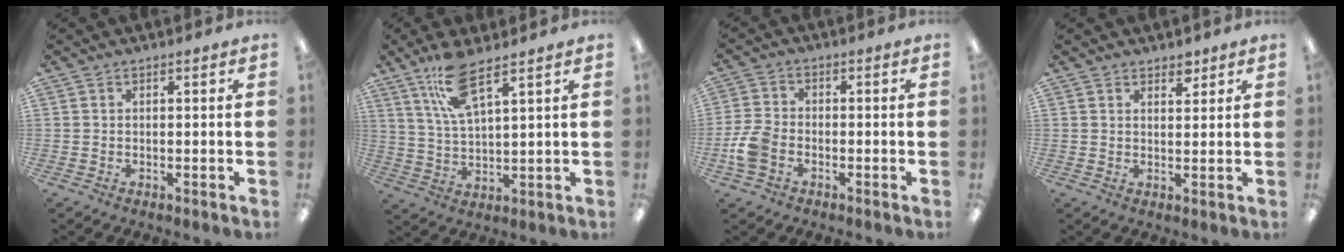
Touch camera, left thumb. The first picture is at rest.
{"total": 10.6, "force": [7.3, 2.7, 7.2], "torque": [-0.150, -0.017, 0.131]}
{"total": 6.6, "force": [-2.6, 4.4, 4.1], "torque": [-0.089, 0.013, -0.048]}
{"total": 2.9, "force": [2.4, 1.4, 0.7], "torque": [0.008, -0.015, 0.040]}